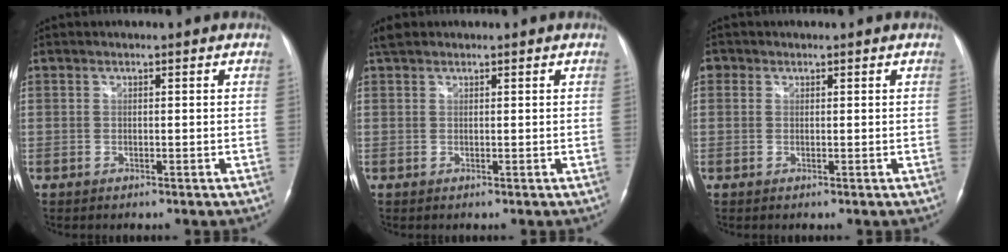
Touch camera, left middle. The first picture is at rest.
{"total": 1.8, "force": [1.5, 0.8, 0.6], "torque": [-0.016, 0.019, 0.028]}
{"total": 1.4, "force": [0.5, 1.2, 0.3], "torque": [0.003, 0.005, 0.006]}